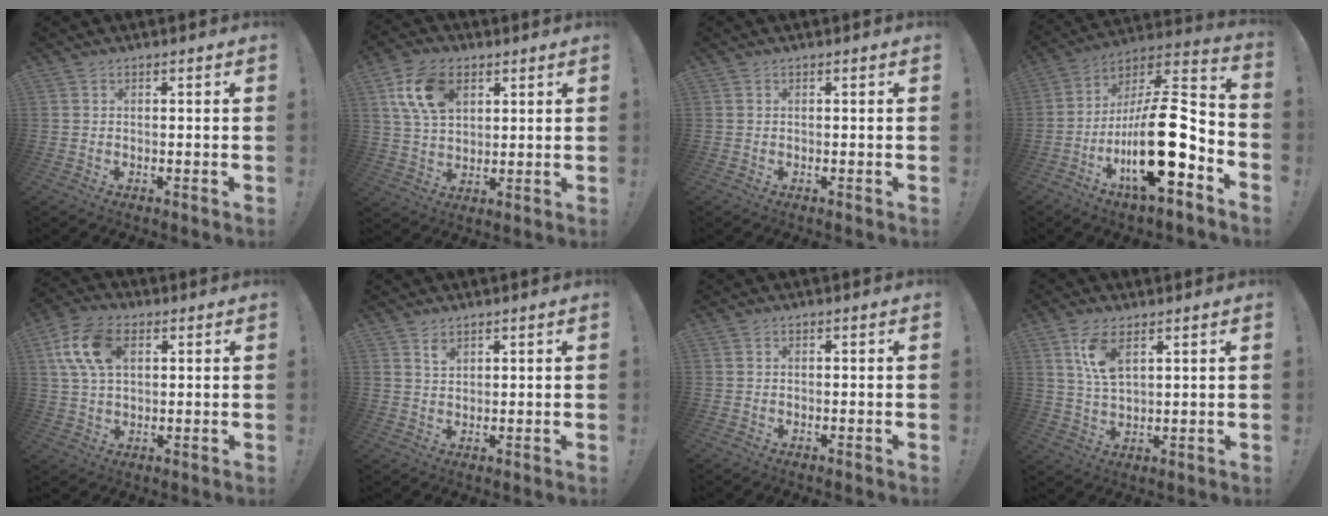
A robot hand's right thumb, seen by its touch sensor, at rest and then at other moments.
{"total": 13.1, "force": [5.2, 8.5, 8.5], "torque": [-0.151, 0.005, 0.101]}
{"total": 0.0}
{"total": 23.0, "force": [-6.2, 8.4, 20.5], "torque": [-0.349, 0.024, -0.102]}
{"total": 13.5, "force": [4.2, 8.2, 9.8], "torque": [-0.194, 0.007, 0.082]}
{"total": 2.9, "force": [2.1, 1.6, 1.1], "torque": [-0.006, -0.017, 0.037]}
{"total": 0.0}
{"total": 8.4, "force": [4.3, 3.6, 6.2], "torque": [-0.108, -0.011, 0.079]}